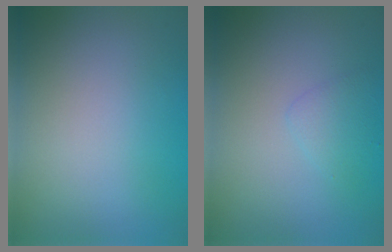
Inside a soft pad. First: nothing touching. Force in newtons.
{"total": 1.4, "press": 1.4, "slide": 0.0}